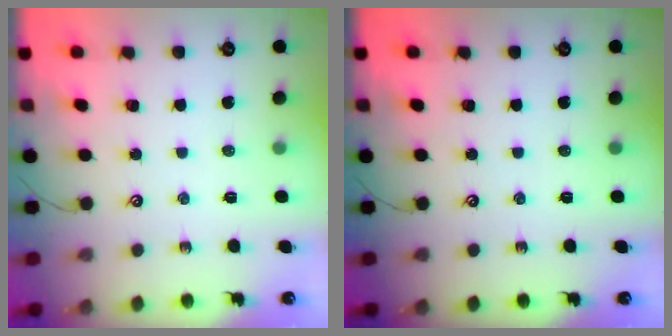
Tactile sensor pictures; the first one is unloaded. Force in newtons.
{"total": 0.0}